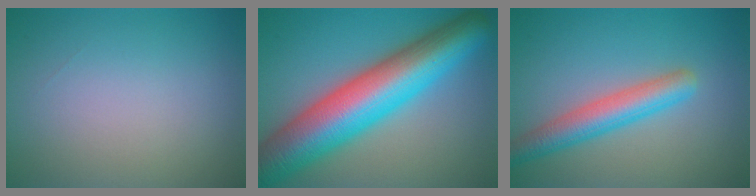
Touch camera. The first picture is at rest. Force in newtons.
{"total": 13.1, "press": 13.1, "slide": 0.4}
{"total": 4.4, "press": 4.4, "slide": 0.2}